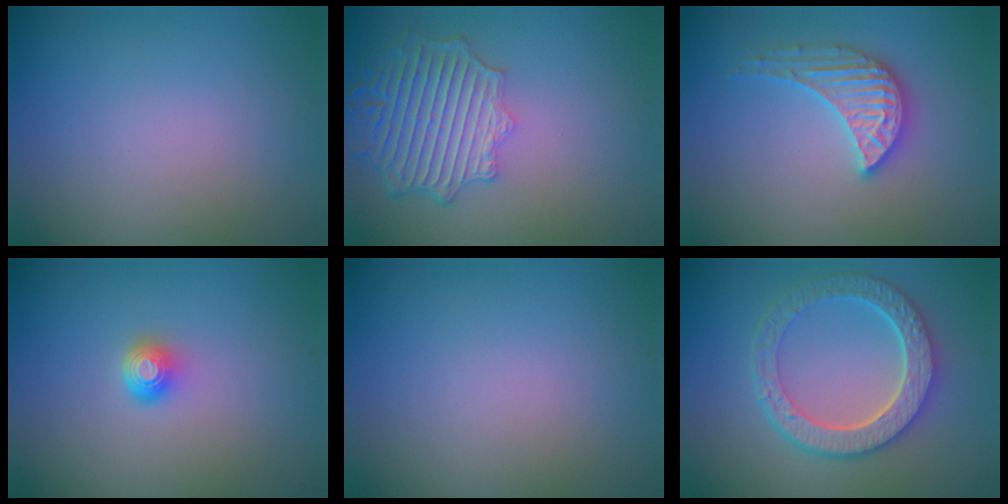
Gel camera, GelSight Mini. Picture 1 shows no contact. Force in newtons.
{"total": 6.3, "press": 5.1, "slide": 3.7}
{"total": 3.9, "press": 3.9, "slide": 0.5}
{"total": 1.6, "press": 1.3, "slide": 1.1}
{"total": 0.0}
{"total": 5.8, "press": 4.9, "slide": 3.1}